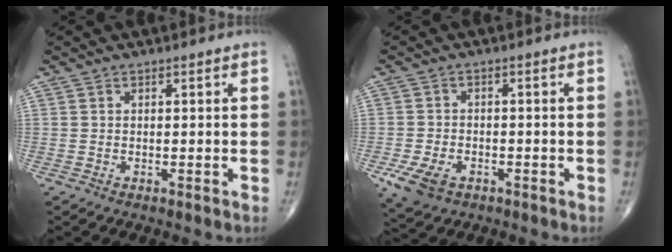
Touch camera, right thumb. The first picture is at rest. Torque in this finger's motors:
{"motor_torque": [-0.11, 0.02, -0.03, -0.25, 0.04]}